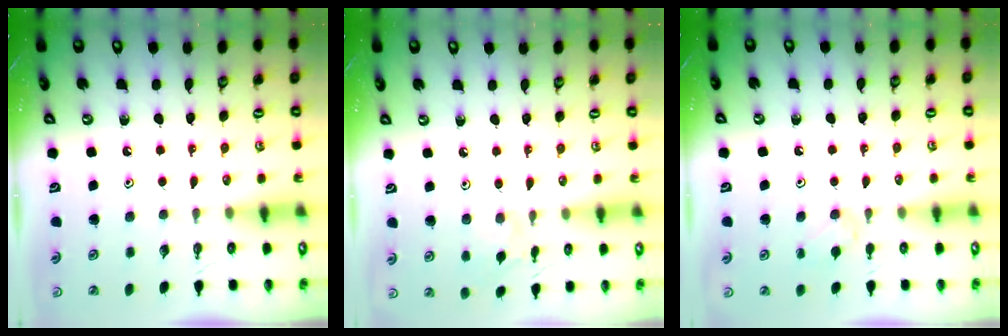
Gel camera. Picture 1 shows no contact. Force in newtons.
{"total": 3.4, "press": 3.4, "slide": 0.6}
{"total": 2.7, "press": 2.6, "slide": 0.6}